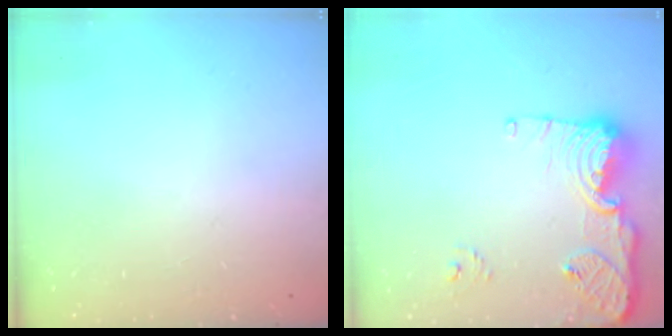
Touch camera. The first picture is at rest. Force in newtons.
{"total": 15.4, "press": 14.9, "slide": 4.1}